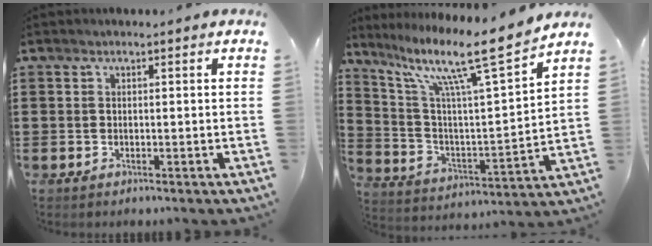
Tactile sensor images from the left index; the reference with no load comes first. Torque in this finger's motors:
{"motor_torque": [2.14, 0.00, 0.41, 0.21]}